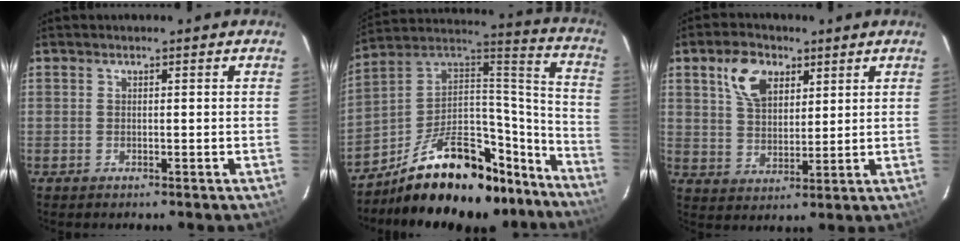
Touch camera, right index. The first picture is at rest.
{"total": 27.1, "force": [-19.2, 12.6, 14.4], "torque": [-0.227, 0.066, -0.272]}
{"total": 8.7, "force": [4.3, 5.3, 5.4], "torque": [-0.103, 0.019, 0.080]}